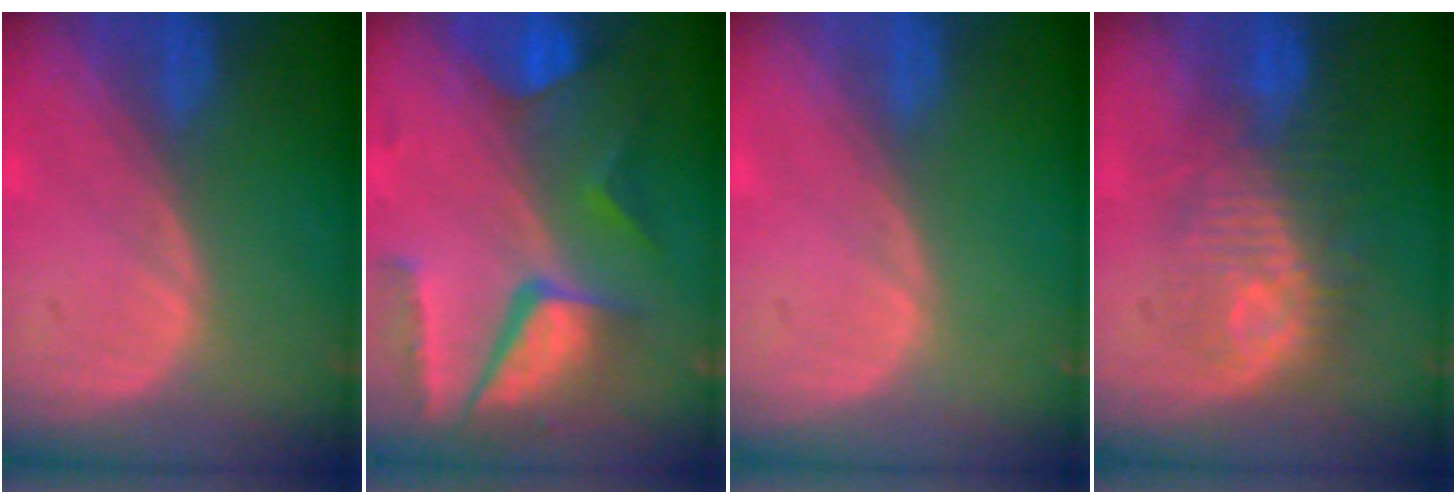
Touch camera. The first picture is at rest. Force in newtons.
{"total": 10.4, "press": 8.8, "slide": 5.5}
{"total": 0.0}
{"total": 9.1, "press": 8.9, "slide": 2.0}